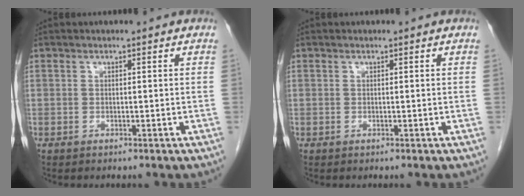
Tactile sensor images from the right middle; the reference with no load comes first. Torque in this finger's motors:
{"motor_torque": [0.36, -0.16, 0.03, -0.01]}